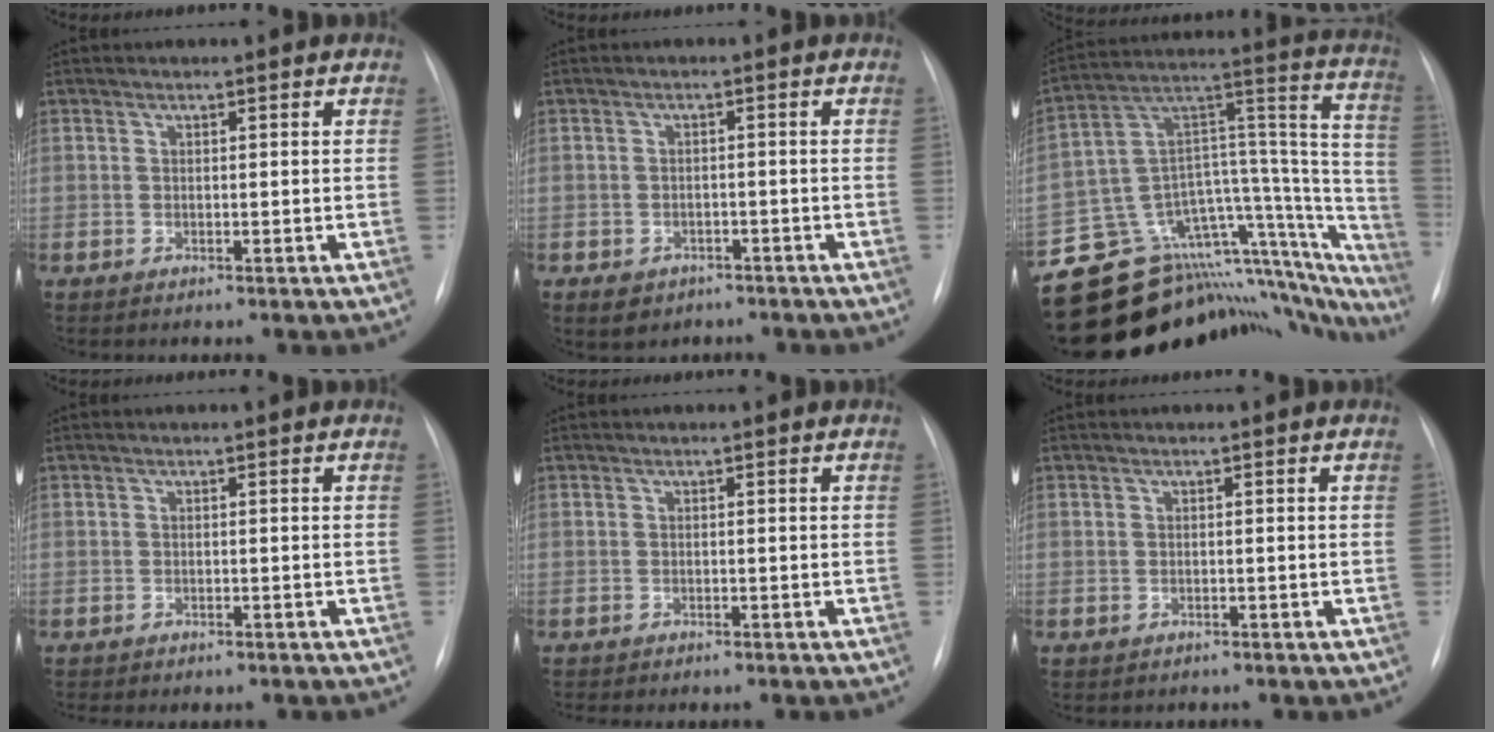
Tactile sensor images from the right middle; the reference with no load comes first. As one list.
[{"total": 4.6, "force": [-3.1, 3.2, 1.0], "torque": [-0.013, 0.004, -0.038]}, {"total": 32.2, "force": [-28.5, 10.1, 10.9], "torque": [-0.078, 0.065, -0.383]}, {"total": 2.1, "force": [-1.8, 0.7, 0.8], "torque": [-0.013, -0.003, -0.020]}, {"total": 2.7, "force": [-2.4, 0.6, 1.1], "torque": [-0.016, -0.005, -0.025]}, {"total": 0.8, "force": [-0.5, 0.5, 0.0], "torque": [-0.007, 0.002, -0.008]}]